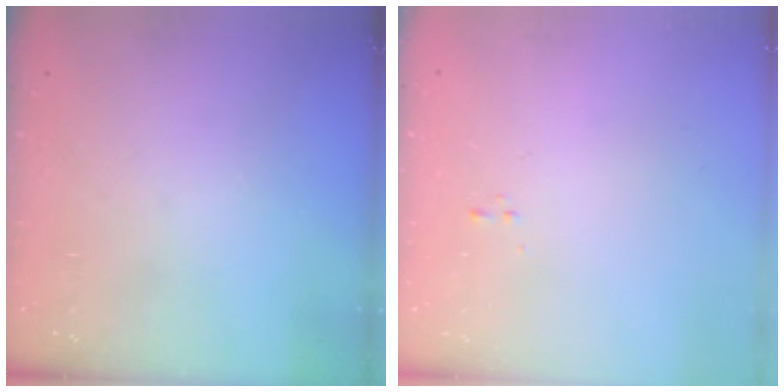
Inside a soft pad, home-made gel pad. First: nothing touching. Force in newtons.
{"total": 0.0}